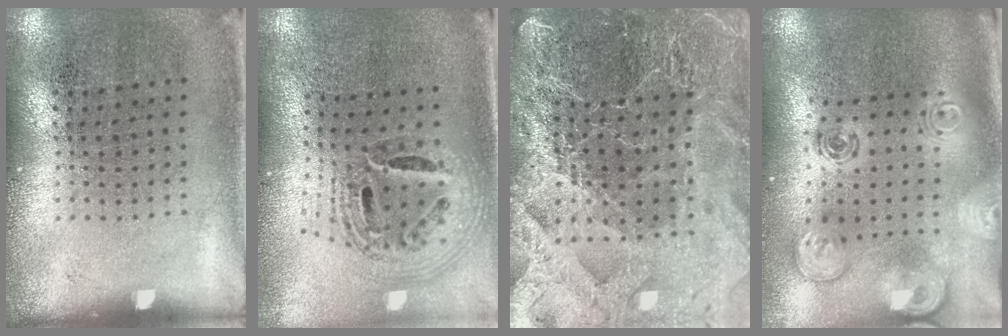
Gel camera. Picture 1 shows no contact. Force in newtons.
{"total": 1.8, "press": 1.5, "slide": 1.0}
{"total": 5.0, "press": 4.6, "slide": 2.0}
{"total": 2.5, "press": 1.8, "slide": 1.7}